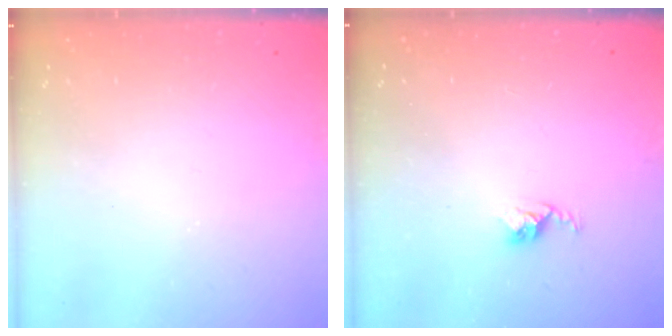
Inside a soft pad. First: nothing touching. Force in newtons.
{"total": 2.5, "press": 2.5, "slide": 0.4}